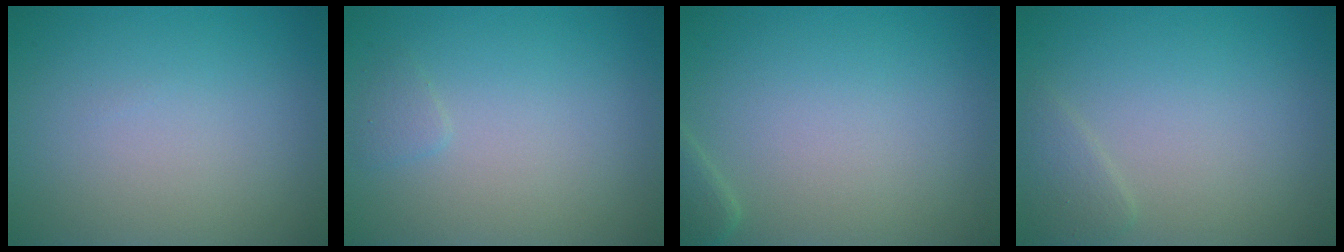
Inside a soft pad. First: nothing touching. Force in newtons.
{"total": 0.7, "press": 0.7, "slide": 0.1}
{"total": 1.2, "press": 1.2, "slide": 0.1}
{"total": 1.3, "press": 1.3, "slide": 0.1}